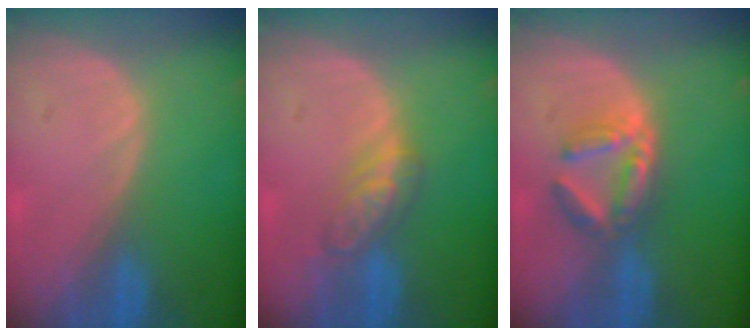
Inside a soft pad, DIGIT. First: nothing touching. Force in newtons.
{"total": 4.7, "press": 4.7, "slide": 0.2}
{"total": 5.6, "press": 5.4, "slide": 1.3}